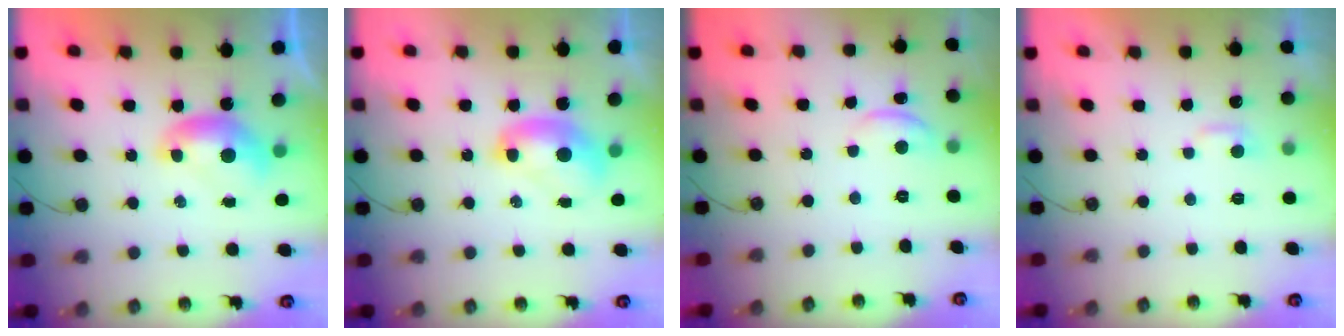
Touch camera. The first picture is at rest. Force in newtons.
{"total": 2.1, "press": 2.1, "slide": 0.2}
{"total": 2.2, "press": 2.1, "slide": 0.5}
{"total": 2.0, "press": 2.0, "slide": 0.4}